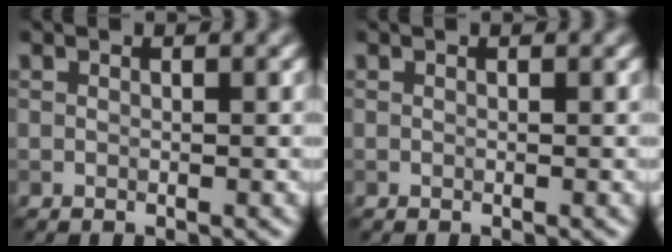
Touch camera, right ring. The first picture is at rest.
{"total": 0.0}